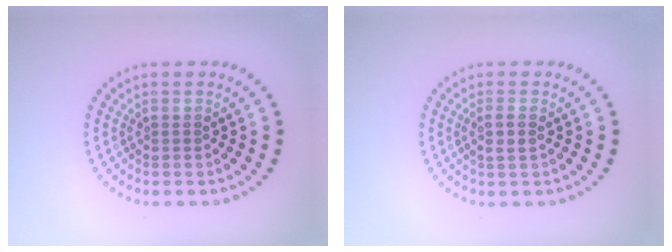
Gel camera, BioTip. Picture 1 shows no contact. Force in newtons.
{"total": 1.2, "press": 1.1, "slide": 0.5}